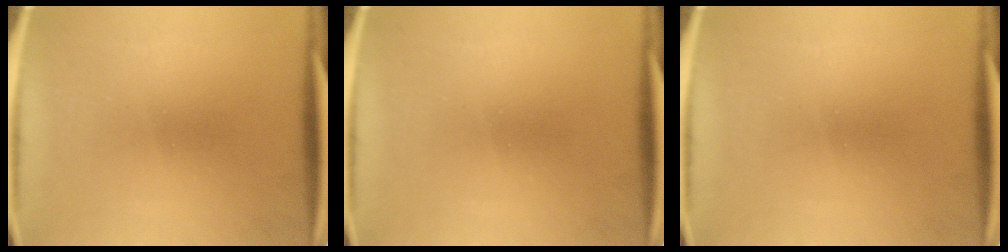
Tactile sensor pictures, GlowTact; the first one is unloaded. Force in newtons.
{"total": 0.0}
{"total": 0.0}